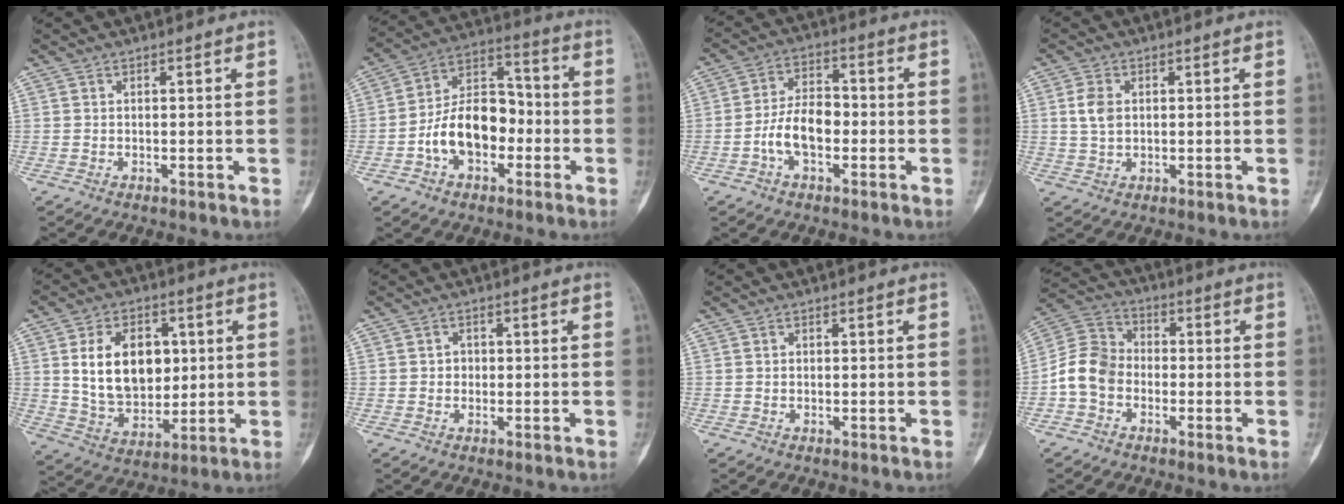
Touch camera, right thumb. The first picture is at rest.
{"total": 14.0, "force": [-3.6, 9.1, 9.9], "torque": [-0.146, 0.050, -0.071]}
{"total": 8.6, "force": [-2.3, 5.0, 6.6], "torque": [-0.112, 0.028, -0.051]}
{"total": 4.6, "force": [0.9, 3.1, 3.2], "torque": [-0.062, -0.001, 0.019]}
{"total": 15.5, "force": [2.9, 10.6, 10.9], "torque": [-0.133, -0.014, 0.061]}
{"total": 1.9, "force": [0.0, 1.8, 0.7], "torque": [0.006, 0.005, -0.002]}
{"total": 0.6, "force": [0.1, 0.5, 0.2], "torque": [0.003, 0.002, 0.001]}
{"total": 9.2, "force": [-2.2, 7.4, 4.9], "torque": [-0.084, 0.034, -0.054]}